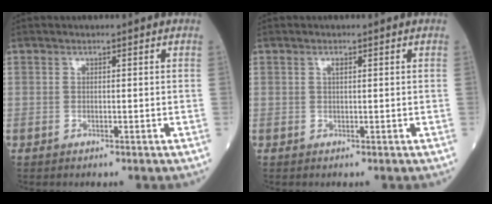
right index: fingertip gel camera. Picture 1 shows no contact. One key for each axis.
{"total": 0.7, "fx": 0.3, "fy": 0.2, "fz": 0.6, "tx": -0.015, "ty": 0.000, "tz": 0.005}